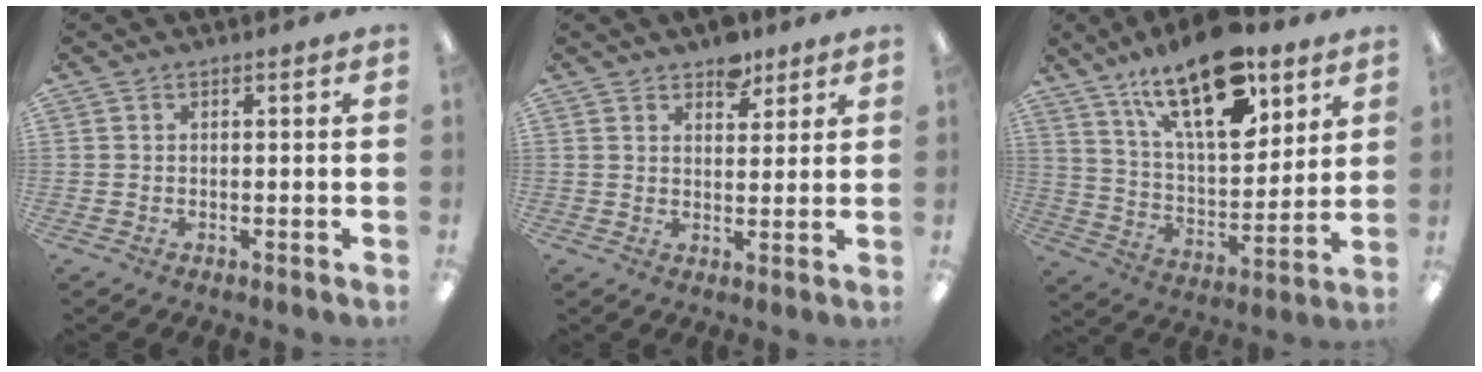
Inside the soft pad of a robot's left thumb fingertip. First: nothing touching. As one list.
[{"total": 5.3, "force": [4.1, 2.9, 1.8], "torque": [-0.006, -0.021, 0.068]}, {"total": 22.3, "force": [14.2, 9.5, 14.3], "torque": [-0.242, -0.076, 0.239]}]